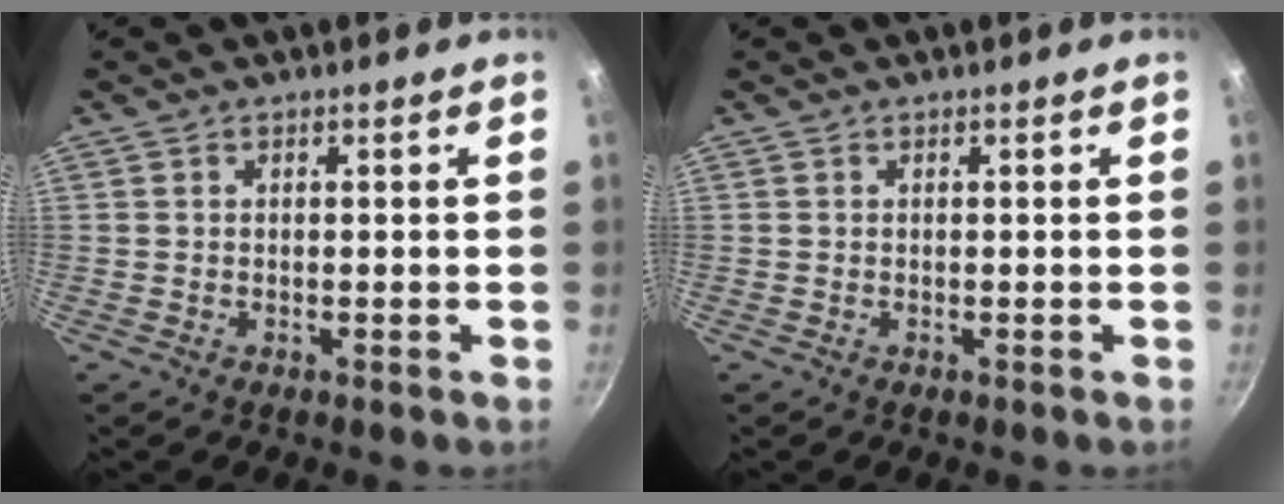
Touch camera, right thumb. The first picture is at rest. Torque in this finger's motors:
{"motor_torque": [-0.02, -0.02, 0.18, -0.18, 0.00]}